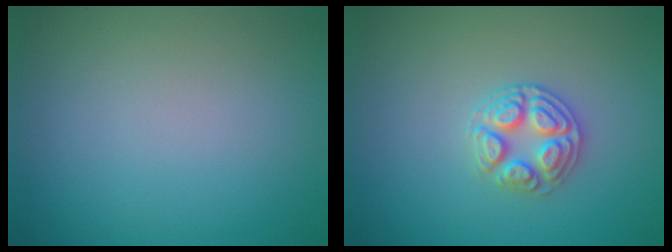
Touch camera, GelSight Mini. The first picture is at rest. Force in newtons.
{"total": 2.9, "press": 2.8, "slide": 0.3}